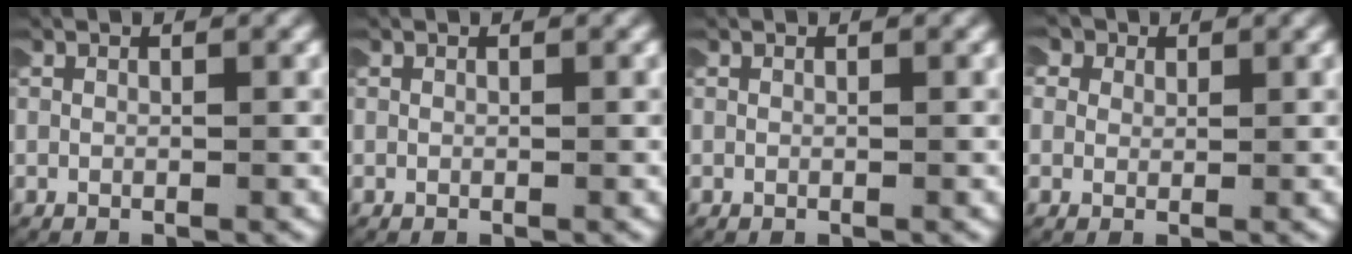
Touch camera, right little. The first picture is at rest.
{"total": 0.0}
{"total": 0.0}
{"total": 4.2, "force": [1.6, 3.6, 1.4], "torque": [-0.046, 0.002, 0.014]}